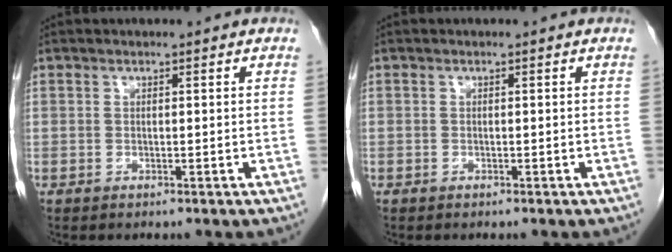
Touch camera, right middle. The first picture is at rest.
{"total": 0.0}